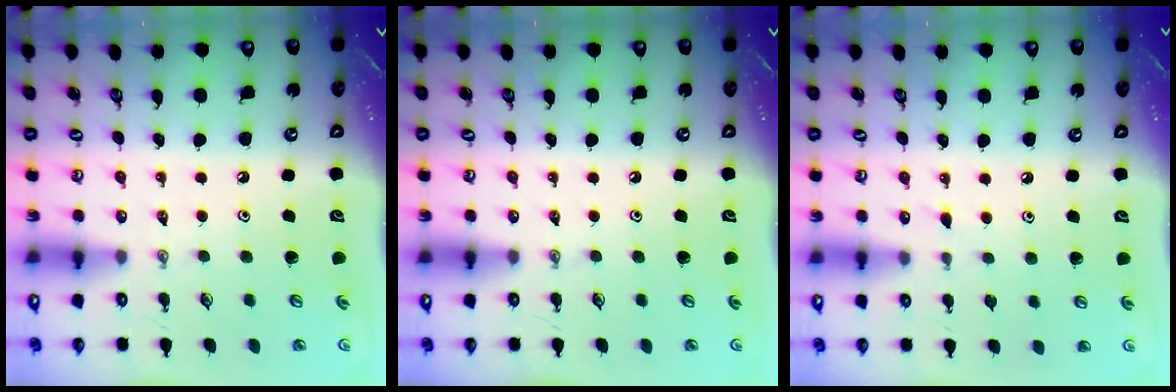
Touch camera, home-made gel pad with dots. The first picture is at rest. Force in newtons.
{"total": 0.0}
{"total": 4.1, "press": 4.0, "slide": 0.3}